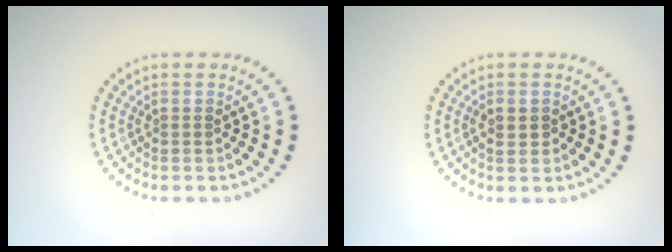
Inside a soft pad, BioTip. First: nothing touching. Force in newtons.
{"total": 1.0, "press": 0.9, "slide": 0.3}